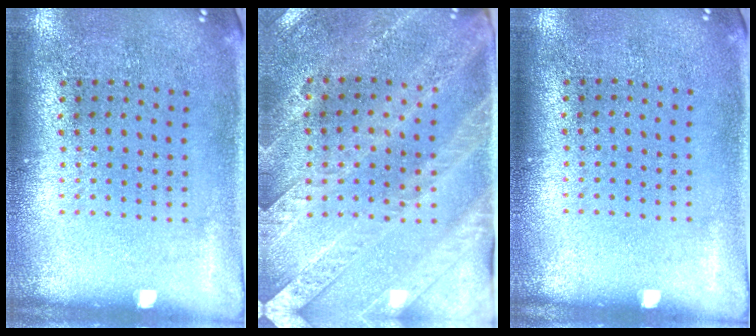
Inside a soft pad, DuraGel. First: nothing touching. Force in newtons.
{"total": 2.7, "press": 2.5, "slide": 1.0}
{"total": 0.0}